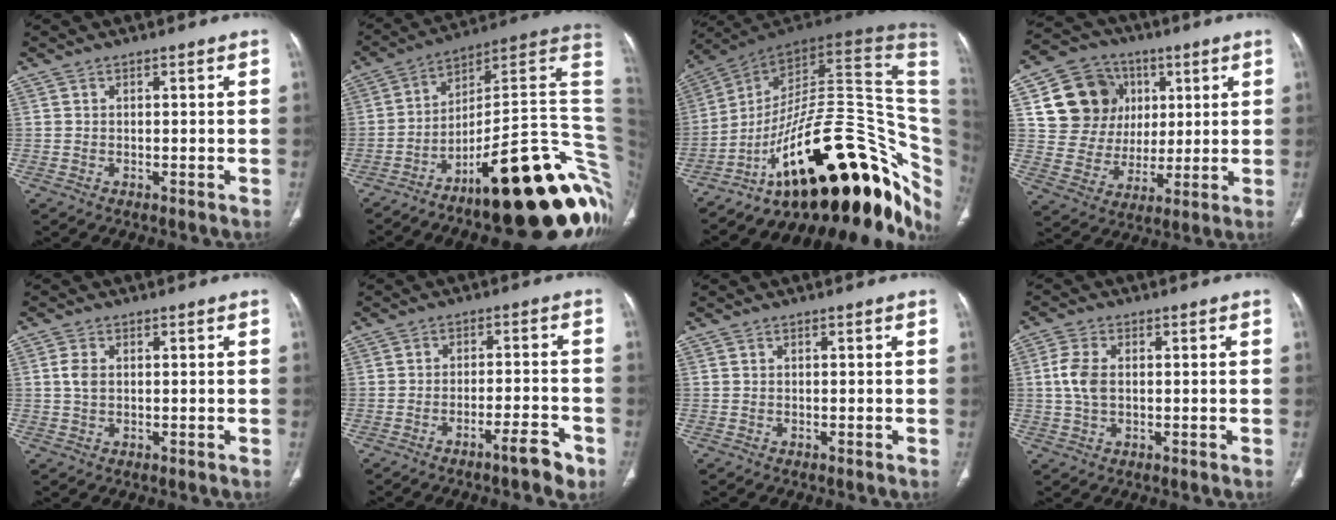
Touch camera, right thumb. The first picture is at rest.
{"total": 29.7, "force": [-10.1, 8.8, 26.5], "torque": [-0.223, 0.103, -0.144]}
{"total": 35.2, "force": [-9.6, 15.6, 30.1], "torque": [-0.292, 0.100, -0.136]}
{"total": 16.5, "force": [5.1, 14.3, 6.3], "torque": [-0.074, 0.008, 0.102]}
{"total": 2.7, "force": [0.5, 1.8, 2.0], "torque": [-0.042, 0.002, 0.010]}
{"total": 5.4, "force": [-3.7, 1.1, 3.8], "torque": [-0.058, 0.027, -0.055]}
{"total": 0.0}
{"total": 5.2, "force": [0.4, 3.2, 4.2], "torque": [-0.100, 0.007, 0.007]}